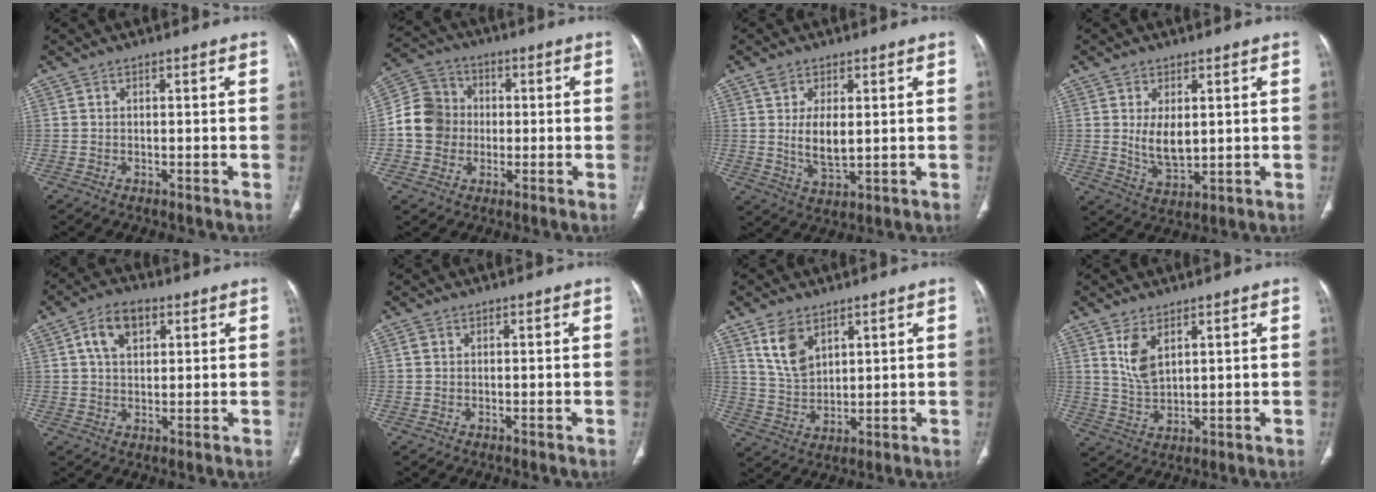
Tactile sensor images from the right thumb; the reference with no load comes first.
{"total": 9.8, "force": [-0.5, 9.0, 3.8], "torque": [-0.049, 0.026, -0.018]}
{"total": 6.8, "force": [1.0, 3.6, 5.7], "torque": [-0.099, -0.011, 0.025]}
{"total": 6.8, "force": [1.0, 4.0, 5.4], "torque": [-0.080, -0.017, 0.029]}
{"total": 7.5, "force": [2.8, 4.7, 5.1], "torque": [-0.077, 0.004, 0.045]}
{"total": 0.9, "force": [0.3, 0.8, 0.4], "torque": [-0.002, 0.003, 0.006]}
{"total": 7.8, "force": [4.3, 4.7, 4.4], "torque": [-0.070, -0.021, 0.094]}
{"total": 5.8, "force": [2.9, 2.9, 4.1], "torque": [-0.075, -0.018, 0.067]}